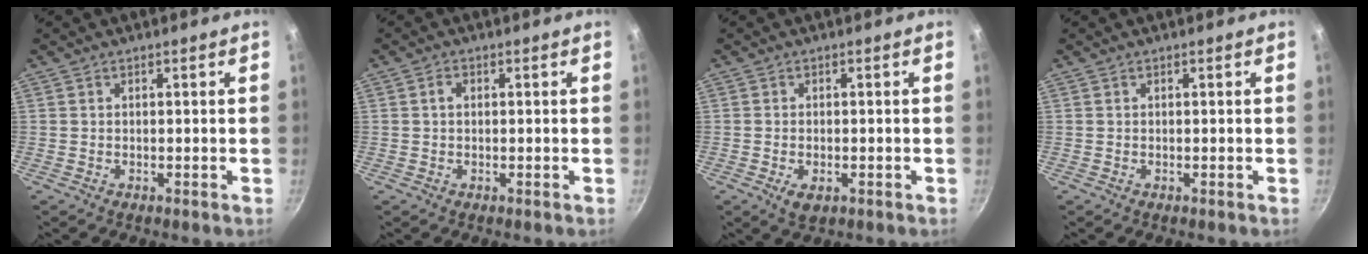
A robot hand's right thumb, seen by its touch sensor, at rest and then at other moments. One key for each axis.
{"total": 1.5, "fx": 0.2, "fy": 1.1, "fz": 1.0, "tx": -0.016, "ty": 0.006, "tz": 0.001}
{"total": 3.4, "fx": -1.2, "fy": 1.9, "fz": 2.6, "tx": -0.043, "ty": -0.003, "tz": -0.018}
{"total": 0.0}